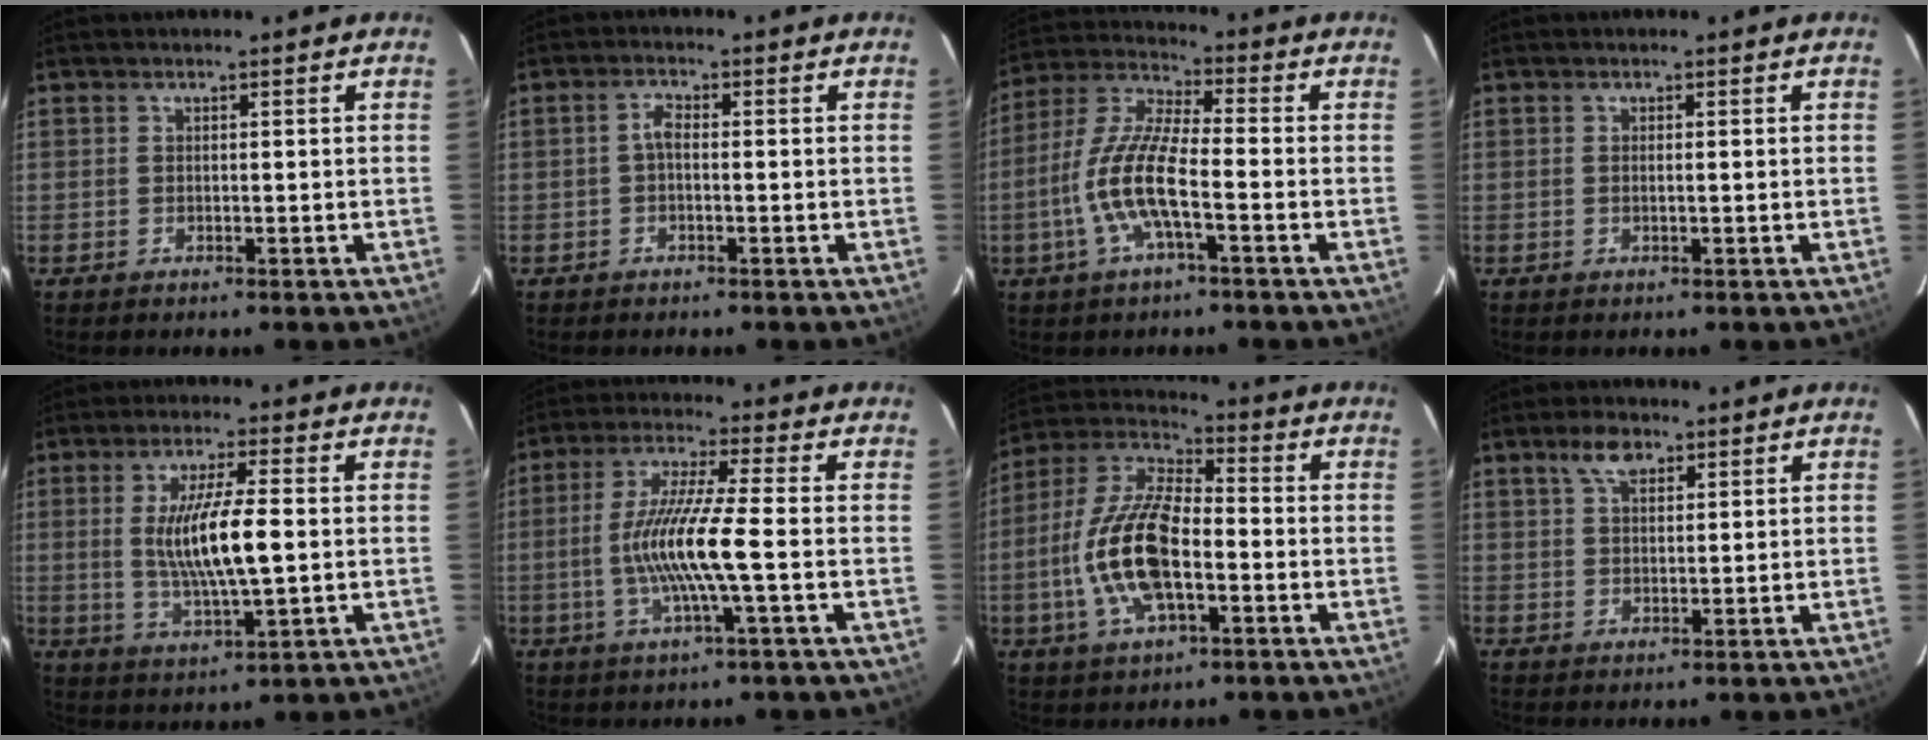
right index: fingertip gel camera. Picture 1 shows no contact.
{"total": 1.8, "force": [-0.4, 0.8, 1.5], "torque": [-0.033, 0.008, -0.010]}
{"total": 11.4, "force": [-3.7, 2.3, 10.6], "torque": [-0.226, 0.003, -0.073]}
{"total": 0.7, "force": [0.0, -0.3, 0.6], "torque": [-0.012, 0.000, 0.000]}
{"total": 11.1, "force": [0.3, 1.8, 10.9], "torque": [-0.205, -0.010, 0.011]}
{"total": 11.7, "force": [-2.1, -0.2, 11.5], "torque": [-0.225, -0.004, -0.040]}
{"total": 16.0, "force": [-3.5, 6.7, 14.0], "torque": [-0.292, 0.004, -0.071]}
{"total": 4.3, "force": [2.6, 2.1, 2.7], "torque": [-0.048, 0.011, 0.048]}